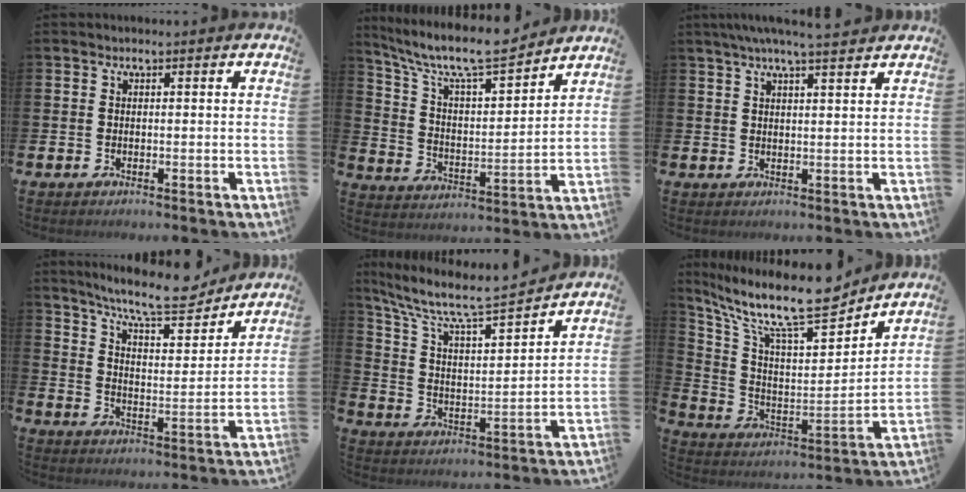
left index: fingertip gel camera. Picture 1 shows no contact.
{"total": 10.0, "force": [9.0, 1.8, 3.9], "torque": [-0.111, -0.060, 0.155]}
{"total": 4.7, "force": [4.1, -0.1, 2.2], "torque": [-0.046, -0.011, 0.072]}
{"total": 10.3, "force": [9.3, 1.7, 4.0], "torque": [-0.091, -0.057, 0.162]}
{"total": 8.7, "force": [7.7, 1.2, 3.9], "torque": [-0.110, -0.053, 0.126]}
{"total": 13.3, "force": [10.9, 3.0, 7.1], "torque": [-0.159, -0.077, 0.183]}